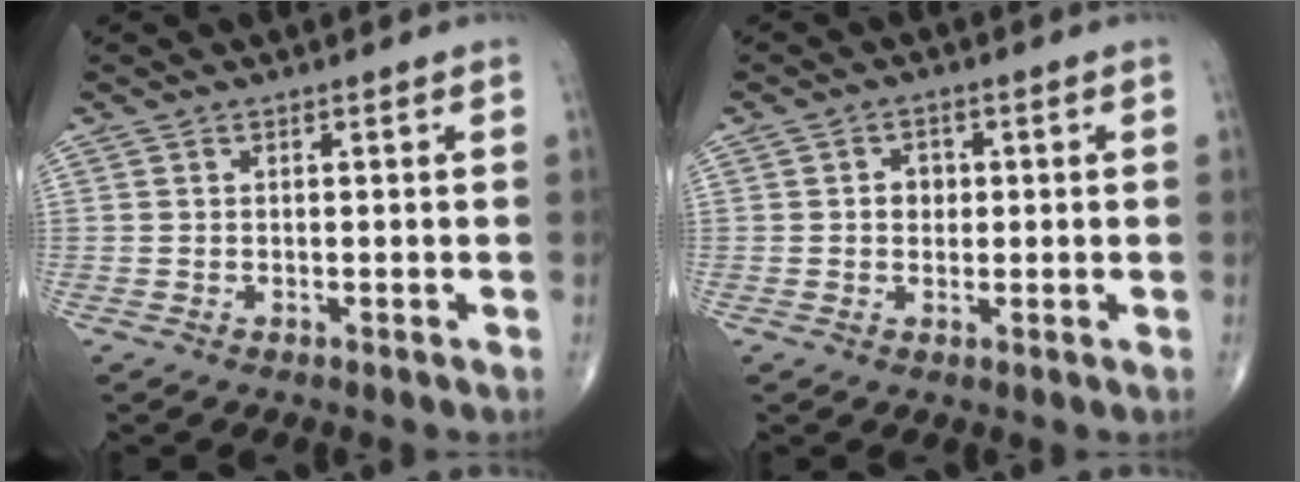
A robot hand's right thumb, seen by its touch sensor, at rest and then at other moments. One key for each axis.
{"total": 2.8, "fx": 0.2, "fy": 2.4, "fz": 1.5, "tx": -0.006, "ty": 0.005, "tz": 0.001}